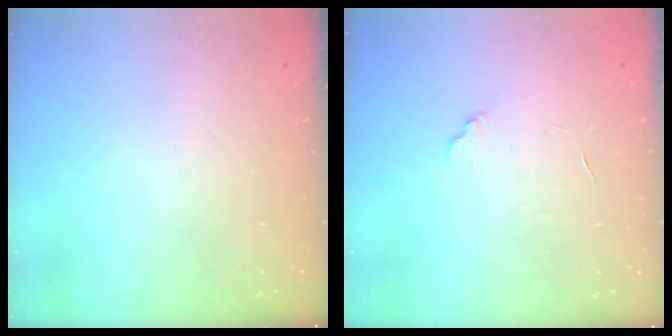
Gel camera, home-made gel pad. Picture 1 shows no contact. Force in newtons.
{"total": 4.0, "press": 4.0, "slide": 0.3}